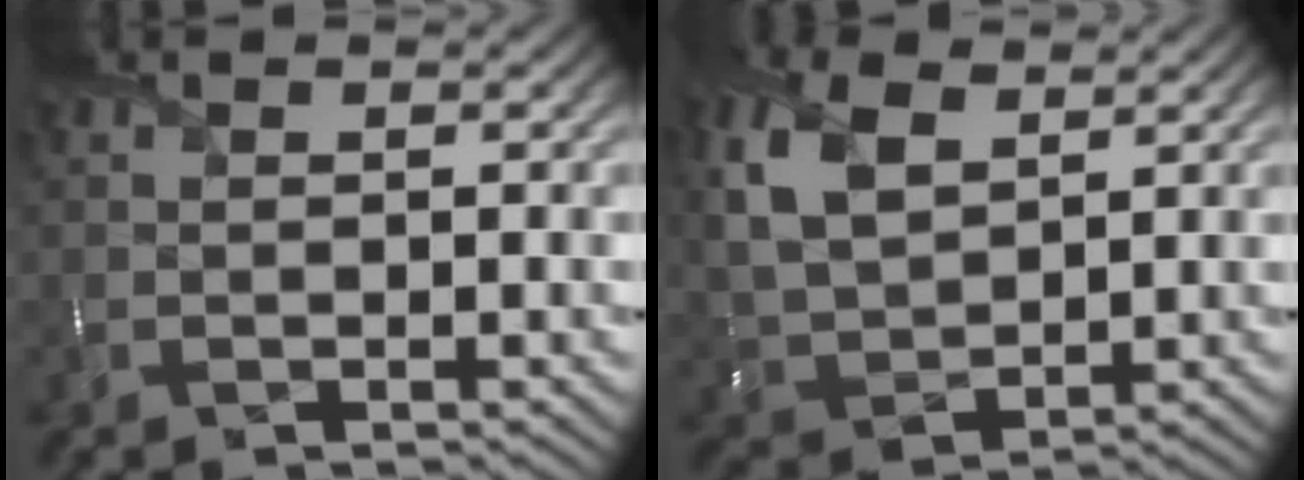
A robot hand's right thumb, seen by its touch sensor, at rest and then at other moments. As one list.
[{"total": 9.4, "force": [4.0, 5.6, 6.5], "torque": [-0.194, 0.014, 0.084]}]